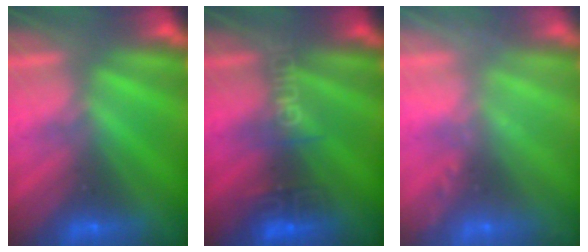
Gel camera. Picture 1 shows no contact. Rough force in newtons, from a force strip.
{"total": 2.8}
{"total": 2.4}